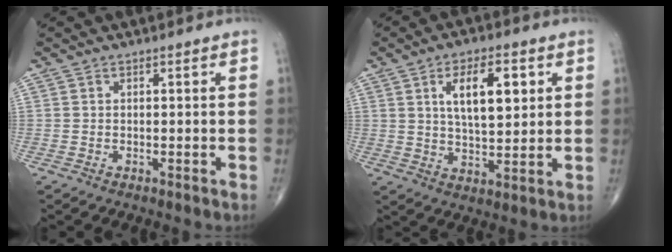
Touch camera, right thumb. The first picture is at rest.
{"total": 10.8, "force": [3.4, 4.7, 9.1], "torque": [-0.130, -0.015, 0.060]}